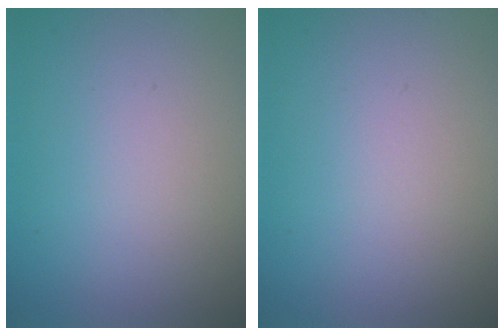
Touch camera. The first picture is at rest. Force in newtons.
{"total": 0.0}